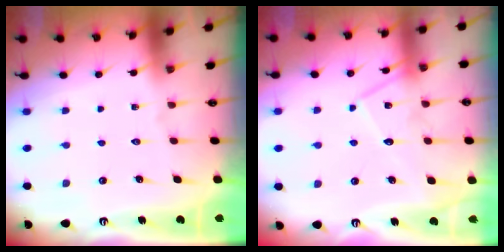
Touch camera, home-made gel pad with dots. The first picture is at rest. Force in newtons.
{"total": 11.7, "press": 11.7, "slide": 0.8}